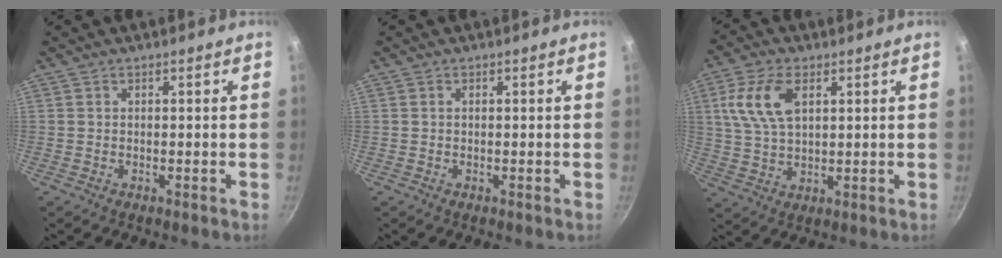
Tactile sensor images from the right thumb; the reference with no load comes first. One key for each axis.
{"total": 0.0}
{"total": 10.0, "fx": 3.3, "fy": 5.5, "fz": 7.7, "tx": -0.148, "ty": -0.001, "tz": 0.064}